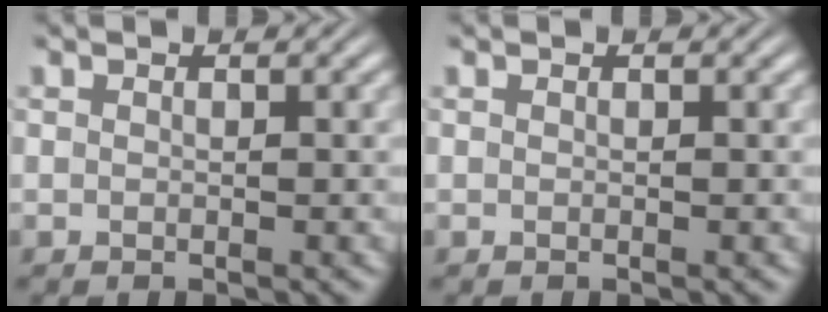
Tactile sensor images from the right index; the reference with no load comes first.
{"total": 0.0}